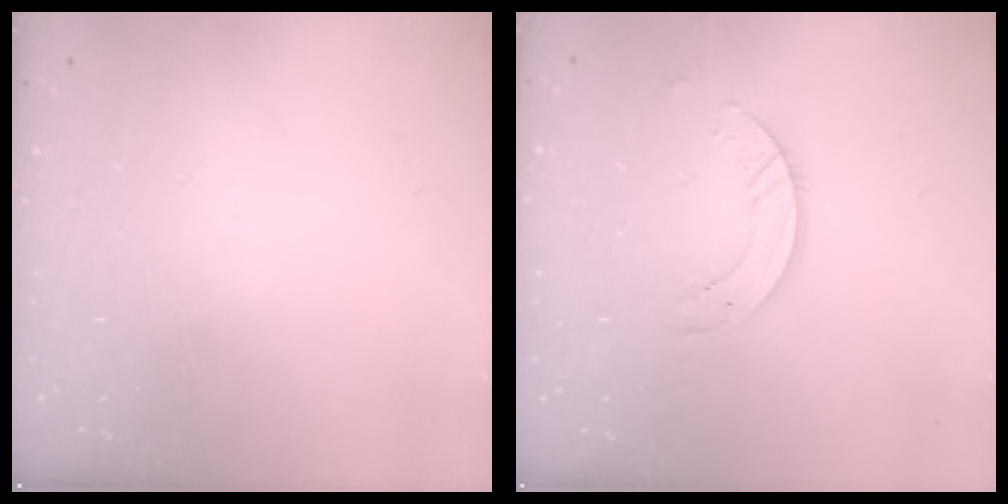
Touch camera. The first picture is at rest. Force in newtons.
{"total": 4.2, "press": 4.2, "slide": 0.3}